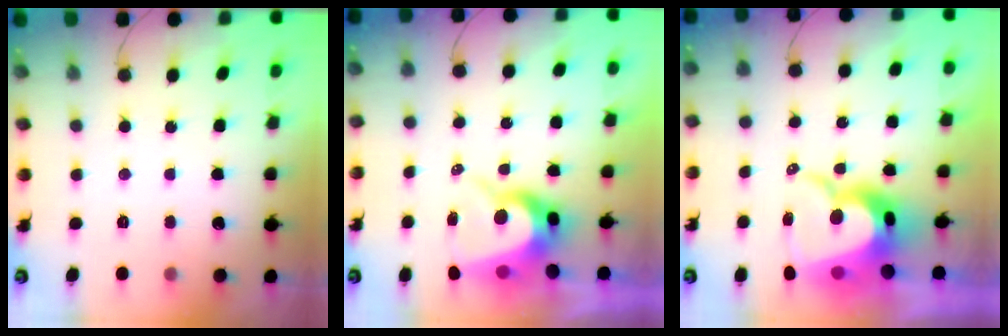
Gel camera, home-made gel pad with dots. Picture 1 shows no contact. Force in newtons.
{"total": 10.3, "press": 10.3, "slide": 0.9}
{"total": 16.8, "press": 16.8, "slide": 1.3}